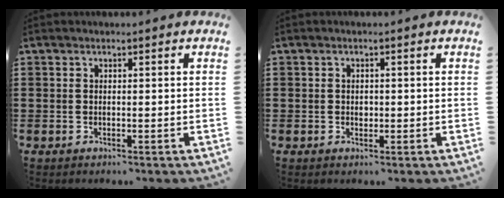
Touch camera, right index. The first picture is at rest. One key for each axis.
{"total": 0.9, "fx": 0.2, "fy": 0.7, "fz": 0.5, "tx": -0.010, "ty": 0.005, "tz": 0.004}